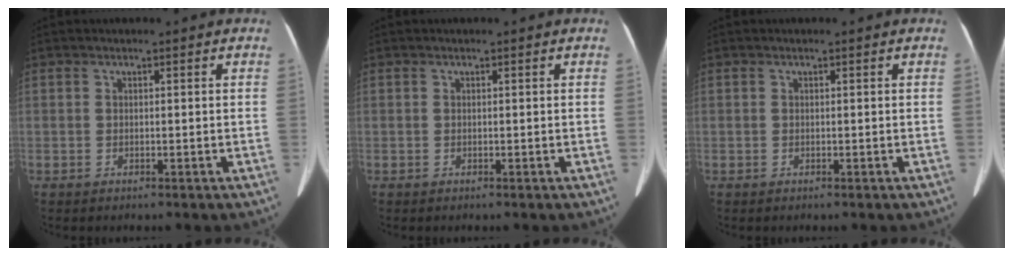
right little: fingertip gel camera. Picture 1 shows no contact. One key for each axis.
{"total": 0.0}
{"total": 0.0}